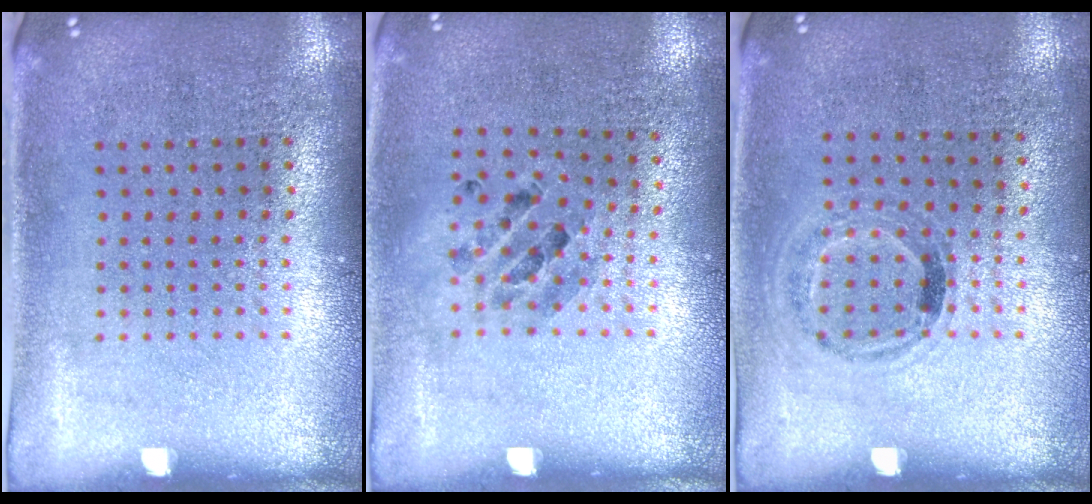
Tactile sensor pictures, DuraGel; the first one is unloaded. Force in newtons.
{"total": 0.9, "press": 0.9, "slide": 0.1}
{"total": 0.9, "press": 0.7, "slide": 0.6}